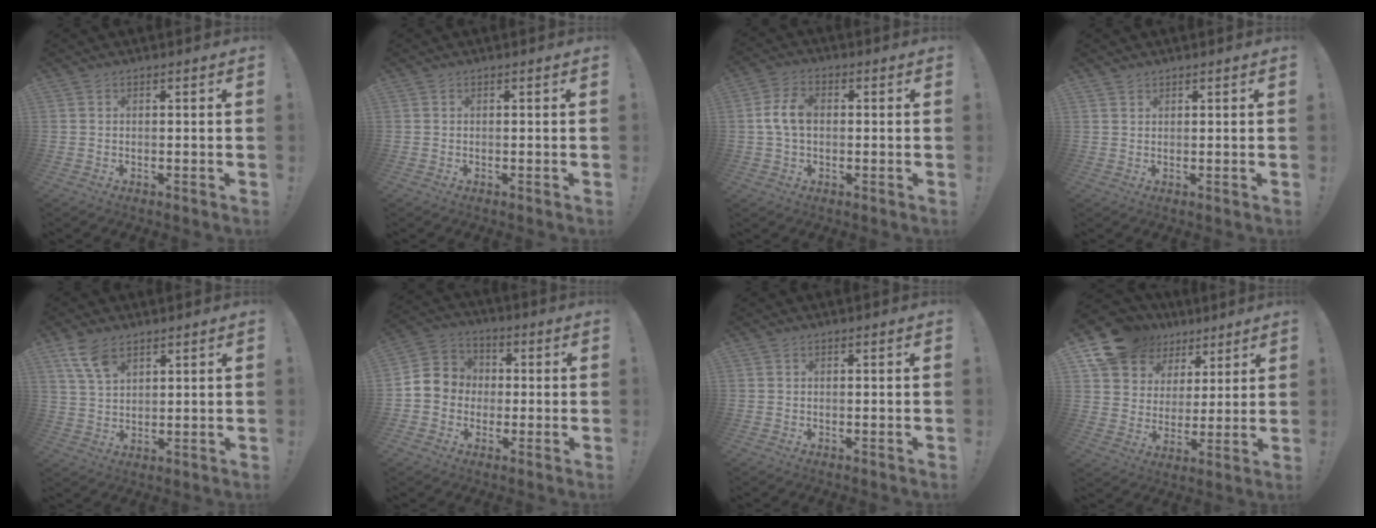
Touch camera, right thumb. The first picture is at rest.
{"total": 0.0}
{"total": 7.5, "force": [0.3, 4.7, 5.8], "torque": [-0.115, 0.012, 0.008]}
{"total": 1.3, "force": [1.1, 0.6, 0.2], "torque": [-0.004, -0.003, 0.022]}
{"total": 8.0, "force": [5.1, 4.1, 4.7], "torque": [-0.095, -0.017, 0.099]}
{"total": 8.7, "force": [-1.0, 8.4, 2.2], "torque": [-0.035, 0.021, -0.010]}
{"total": 0.0}
{"total": 14.7, "force": [9.8, 10.1, 4.2], "torque": [-0.081, -0.065, 0.197]}